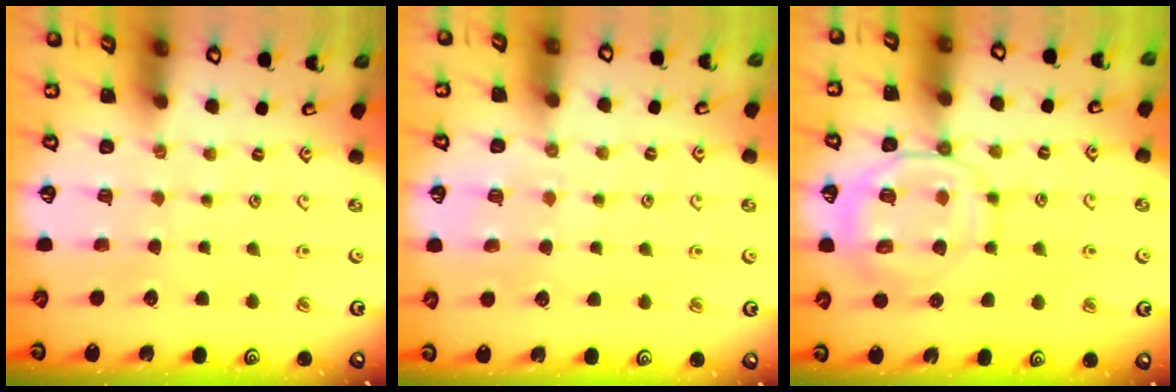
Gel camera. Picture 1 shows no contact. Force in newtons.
{"total": 4.5, "press": 4.5, "slide": 0.6}
{"total": 11.0, "press": 10.9, "slide": 1.3}